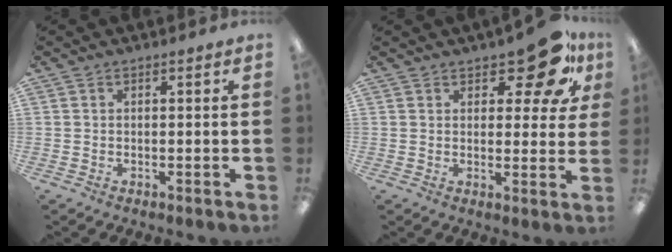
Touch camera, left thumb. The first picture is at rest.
{"total": 12.1, "force": [7.6, 5.2, 7.8], "torque": [-0.093, -0.042, 0.130]}